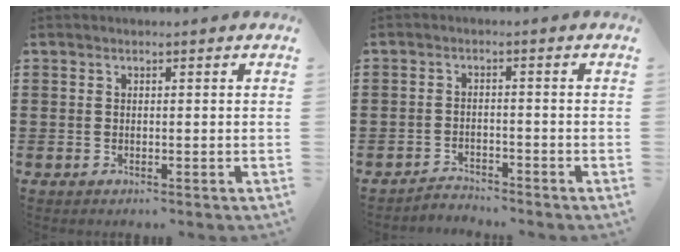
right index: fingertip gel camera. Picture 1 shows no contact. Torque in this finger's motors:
{"motor_torque": [-0.69, 1.45, -1.05, -0.21]}